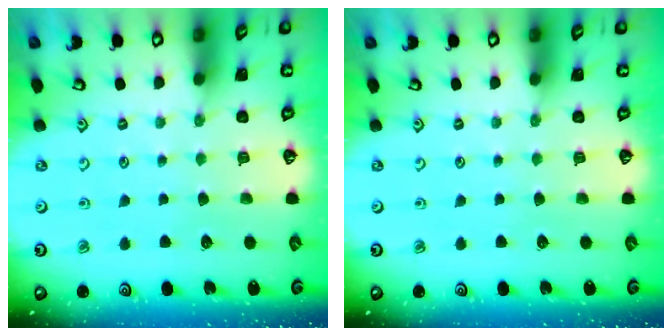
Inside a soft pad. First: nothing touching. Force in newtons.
{"total": 0.0}